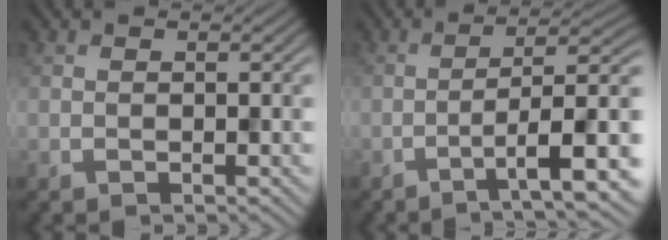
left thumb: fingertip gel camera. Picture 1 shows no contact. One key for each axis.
{"total": 8.3, "fx": -3.3, "fy": 1.6, "fz": 7.5, "tx": -0.123, "ty": 0.001, "tz": -0.052}